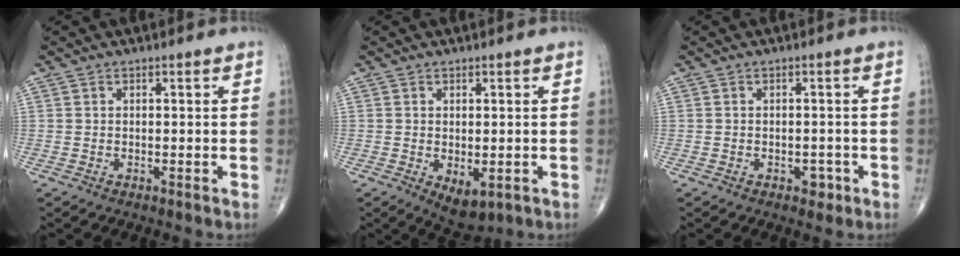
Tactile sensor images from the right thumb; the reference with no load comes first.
{"total": 5.0, "force": [-1.3, 2.7, 4.0], "torque": [-0.051, -0.007, -0.004]}
{"total": 2.0, "force": [-1.0, 1.4, 1.1], "torque": [-0.006, 0.004, -0.010]}